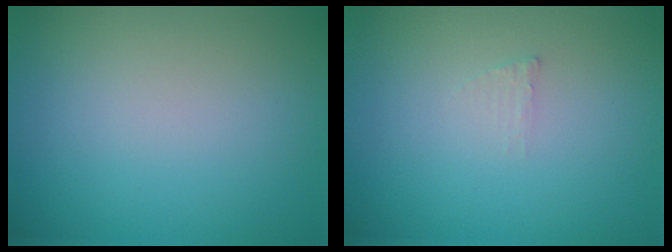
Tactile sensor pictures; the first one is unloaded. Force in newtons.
{"total": 0.6, "press": 0.6, "slide": 0.1}